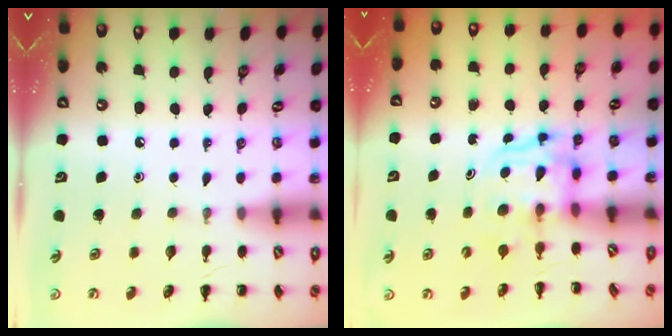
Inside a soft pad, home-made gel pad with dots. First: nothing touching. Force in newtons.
{"total": 3.8, "press": 3.8, "slide": 0.4}